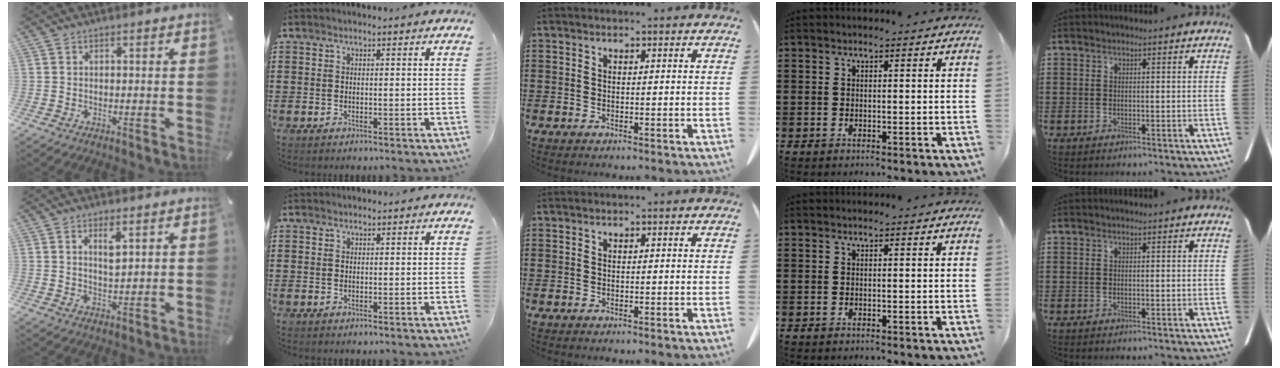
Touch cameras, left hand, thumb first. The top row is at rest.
{"thumb": {"total": 4.1, "force": [1.8, 1.4, 3.4], "torque": [-0.056, -0.004, 0.027]}, "index": {"total": 0.7, "force": [0.6, 0.3, 0.1], "torque": [-0.002, 0.002, 0.012]}}